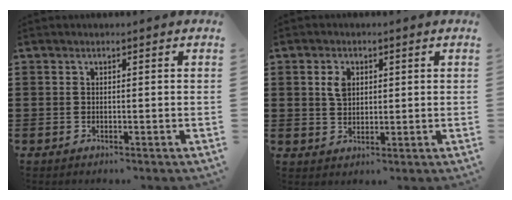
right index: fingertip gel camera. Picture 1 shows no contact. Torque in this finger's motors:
{"motor_torque": [1.02, 0.65, 0.27, 0.05]}